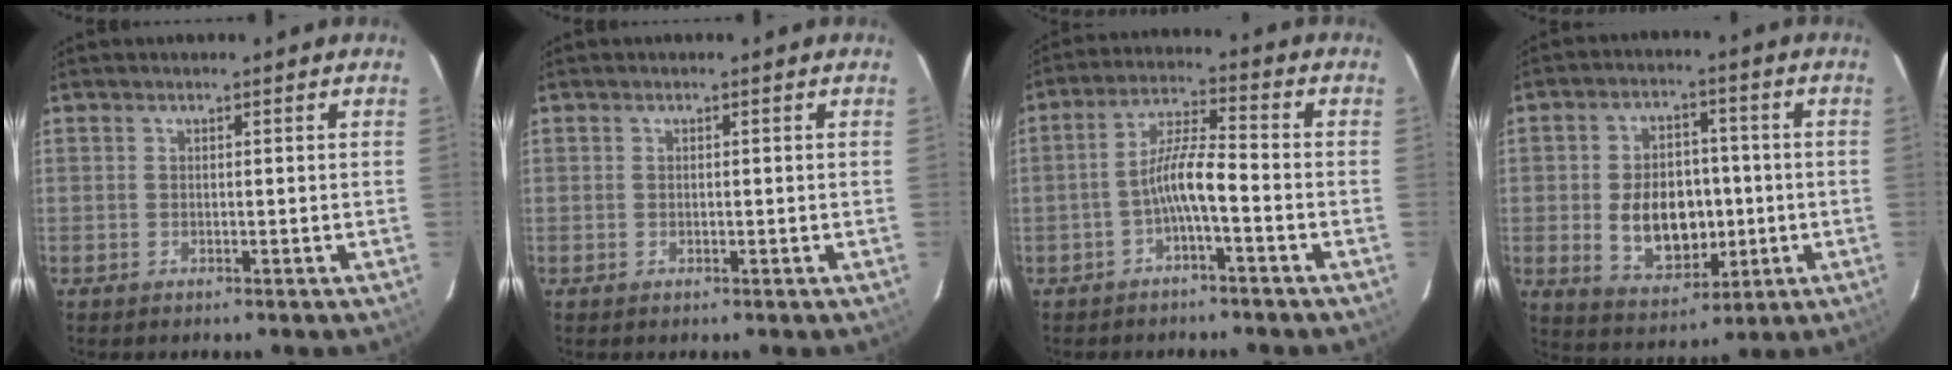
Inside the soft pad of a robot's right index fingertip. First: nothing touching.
{"total": 0.6, "force": [0.0, 0.4, 0.4], "torque": [-0.008, 0.002, 0.000]}
{"total": 6.2, "force": [-2.8, 0.6, 5.5], "torque": [-0.115, 0.015, -0.051]}
{"total": 12.3, "force": [-1.4, 8.3, 8.9], "torque": [-0.176, 0.009, -0.002]}